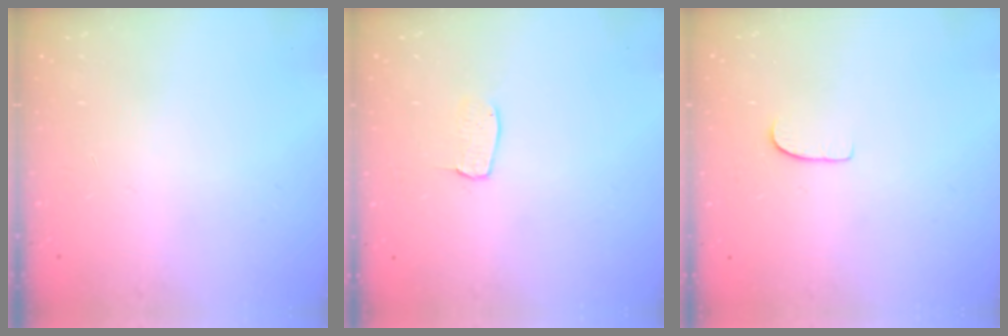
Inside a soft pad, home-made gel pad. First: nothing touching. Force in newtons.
{"total": 4.0, "press": 4.0, "slide": 0.2}
{"total": 5.2, "press": 5.2, "slide": 0.4}